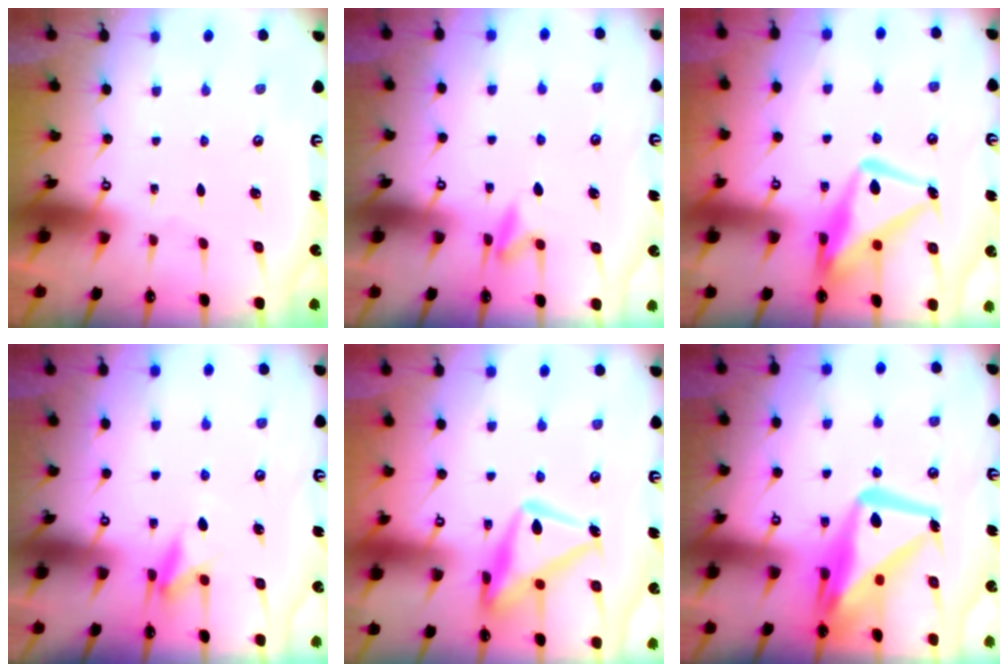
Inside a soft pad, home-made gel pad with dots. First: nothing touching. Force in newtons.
{"total": 6.0, "press": 5.7, "slide": 1.7}
{"total": 15.1, "press": 15.0, "slide": 1.5}
{"total": 5.9, "press": 5.8, "slide": 1.2}
{"total": 16.3, "press": 16.2, "slide": 1.4}
{"total": 15.7, "press": 15.6, "slide": 1.4}